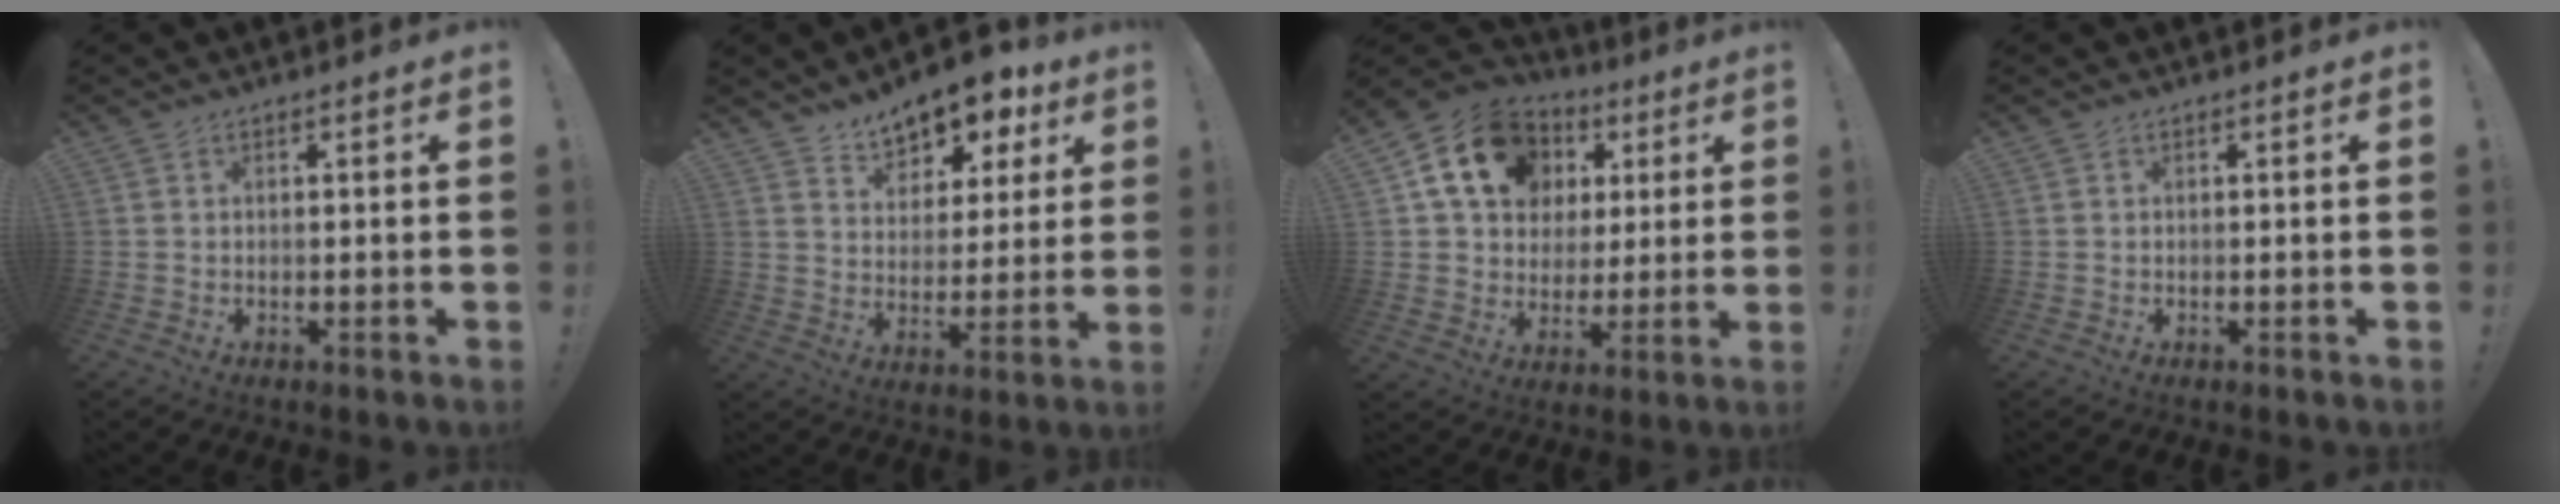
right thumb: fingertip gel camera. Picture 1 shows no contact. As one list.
[{"total": 9.8, "force": [7.9, 4.9, 2.9], "torque": [-0.039, -0.064, 0.143]}, {"total": 17.8, "force": [7.2, 13.7, 8.7], "torque": [-0.128, -0.025, 0.147]}, {"total": 0.0}]